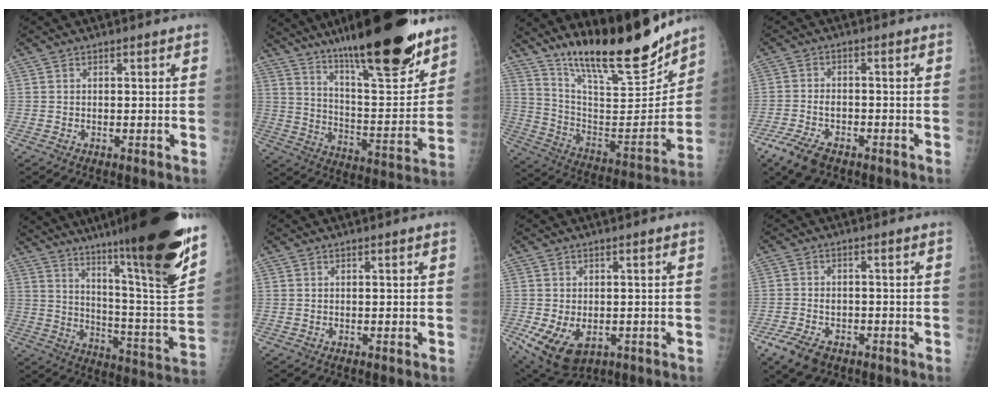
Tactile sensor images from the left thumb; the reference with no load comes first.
{"total": 26.1, "force": [18.7, 5.3, 17.4], "torque": [-0.244, -0.084, 0.303]}
{"total": 21.9, "force": [17.9, 4.4, 11.7], "torque": [-0.152, -0.108, 0.306]}
{"total": 6.7, "force": [-4.5, 3.2, 3.9], "torque": [-0.087, 0.009, -0.082]}
{"total": 30.4, "force": [20.8, 2.8, 22.0], "torque": [-0.304, -0.103, 0.308]}
{"total": 0.0}
{"total": 9.6, "force": [-3.2, 6.2, 6.6], "torque": [-0.119, -0.002, -0.037]}
{"total": 6.6, "force": [-4.0, 3.9, 3.4], "torque": [-0.070, 0.009, -0.068]}